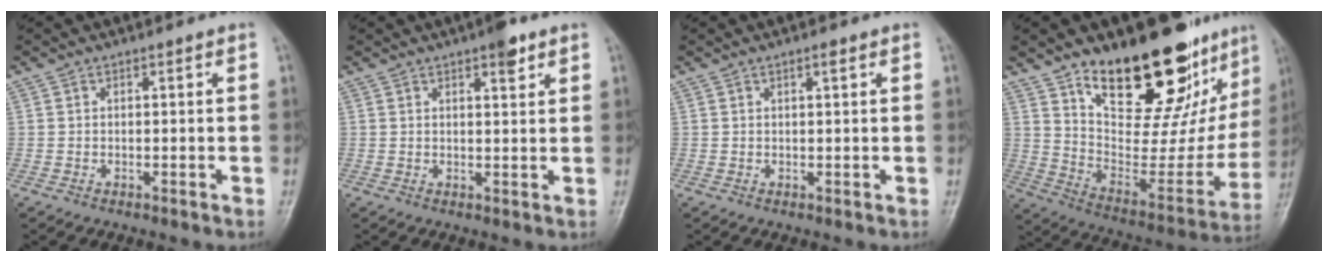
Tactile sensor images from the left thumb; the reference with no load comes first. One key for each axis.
{"total": 3.8, "fx": 2.4, "fy": 1.1, "fz": 2.7, "tx": -0.030, "ty": -0.011, "tz": 0.032}
{"total": 1.3, "fx": 0.8, "fy": 0.3, "fz": 1.0, "tx": -0.015, "ty": -0.002, "tz": 0.012}
{"total": 29.7, "fx": 19.2, "fy": 12.9, "fz": 18.6, "tx": -0.226, "ty": -0.085, "tz": 0.303}